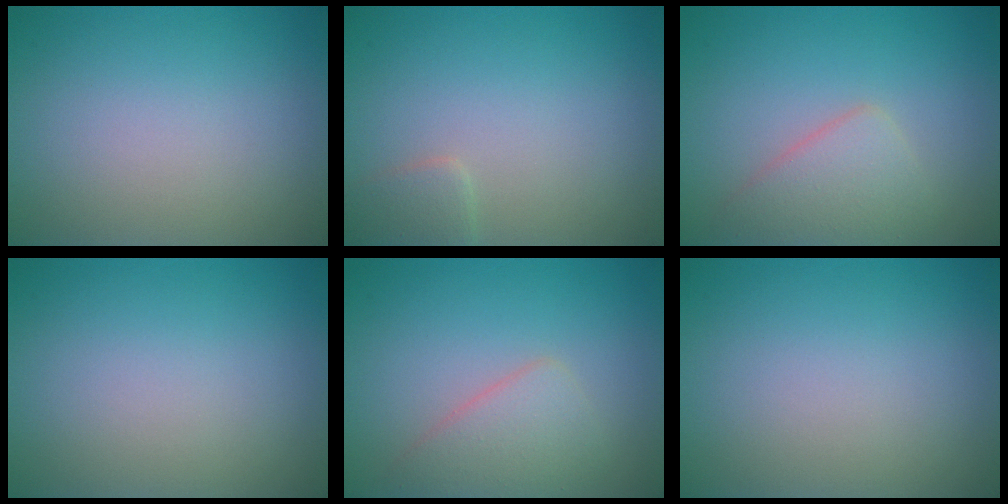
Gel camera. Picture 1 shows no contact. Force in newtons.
{"total": 1.6, "press": 1.6, "slide": 0.1}
{"total": 3.2, "press": 3.2, "slide": 0.1}
{"total": 0.0}
{"total": 2.8, "press": 2.8, "slide": 0.2}
{"total": 0.0}